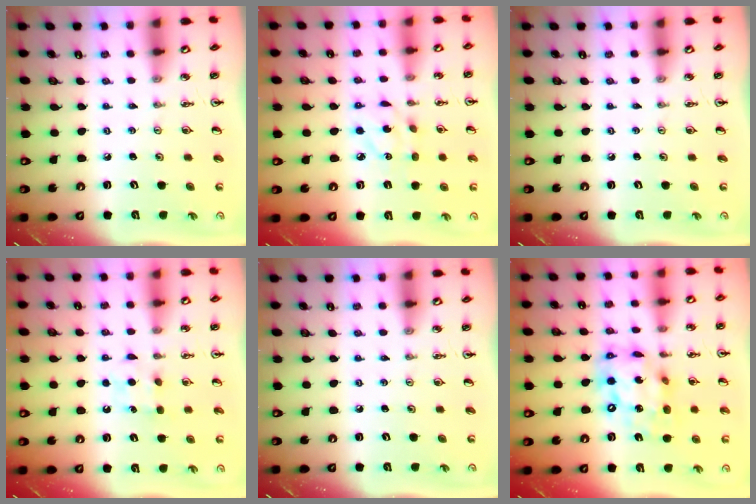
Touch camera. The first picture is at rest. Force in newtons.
{"total": 6.3, "press": 6.3, "slide": 0.1}
{"total": 0.0}
{"total": 5.5, "press": 5.5, "slide": 0.6}
{"total": 0.0}
{"total": 14.4, "press": 14.3, "slide": 1.3}